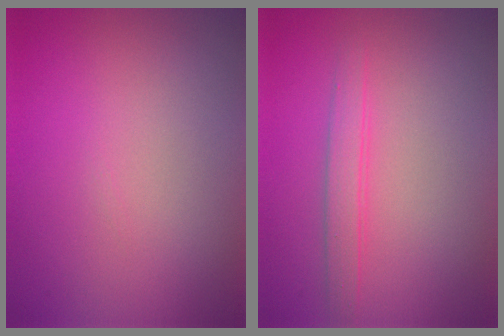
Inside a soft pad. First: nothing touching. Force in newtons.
{"total": 1.8, "press": 1.8, "slide": 0.1}